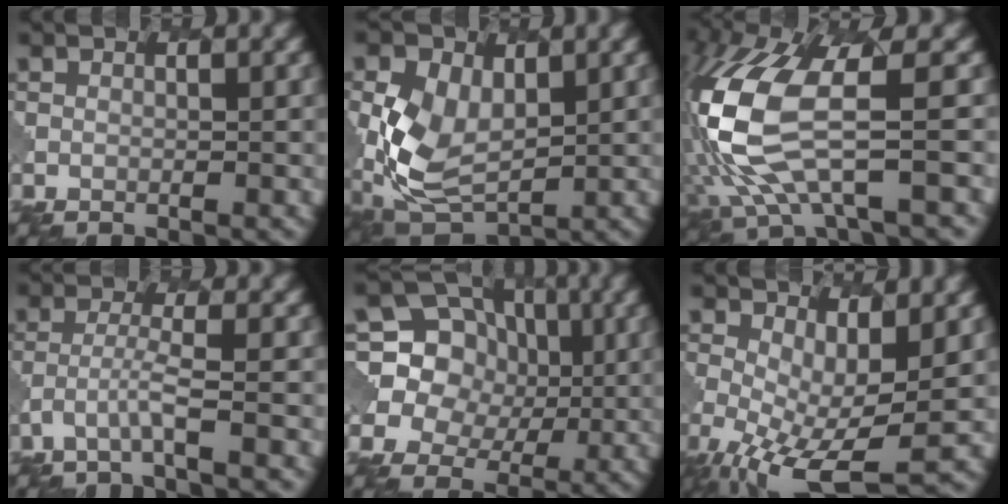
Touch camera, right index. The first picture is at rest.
{"total": 7.4, "force": [0.2, 5.0, 5.5], "torque": [-0.135, -0.007, 0.005]}
{"total": 10.1, "force": [-0.7, 3.7, 9.4], "torque": [-0.223, -0.007, -0.013]}
{"total": 2.1, "force": [-1.4, 0.0, 1.5], "torque": [-0.029, 0.003, -0.038]}
{"total": 13.2, "force": [3.3, 11.9, 4.9], "torque": [-0.128, 0.036, 0.052]}
{"total": 8.0, "force": [-2.0, 3.4, 7.0], "torque": [-0.143, -0.022, -0.024]}